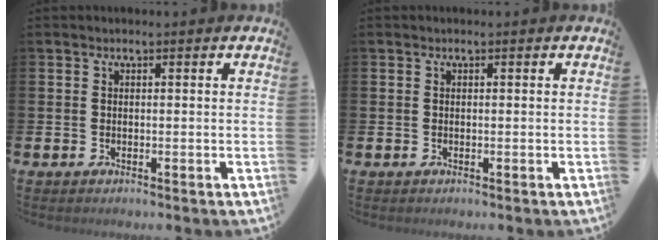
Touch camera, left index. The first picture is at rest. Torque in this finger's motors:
{"motor_torque": [0.00, 0.00, -0.03, -0.01]}